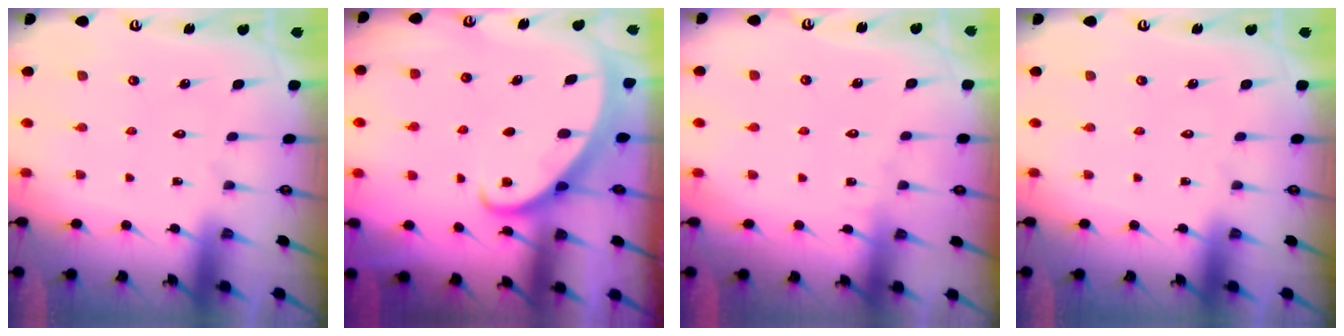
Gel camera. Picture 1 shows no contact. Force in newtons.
{"total": 2.1, "press": 2.0, "slide": 0.3}
{"total": 2.5, "press": 2.5, "slide": 0.2}
{"total": 0.0}